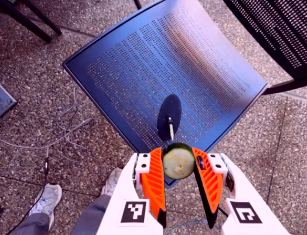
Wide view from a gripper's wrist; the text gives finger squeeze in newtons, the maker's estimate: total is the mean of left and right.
{"total": 9.2, "left": 8.6, "right": 9.8}